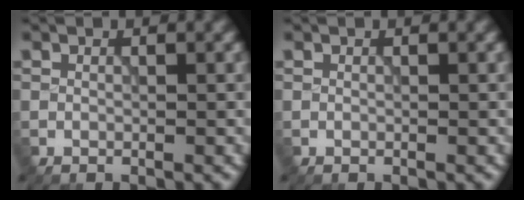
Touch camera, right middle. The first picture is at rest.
{"total": 0.0}